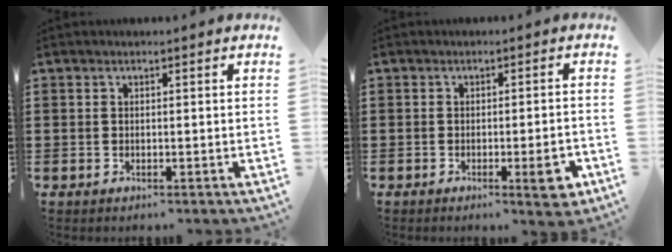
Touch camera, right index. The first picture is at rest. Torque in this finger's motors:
{"motor_torque": [0.73, -0.34, 0.08, 0.01]}